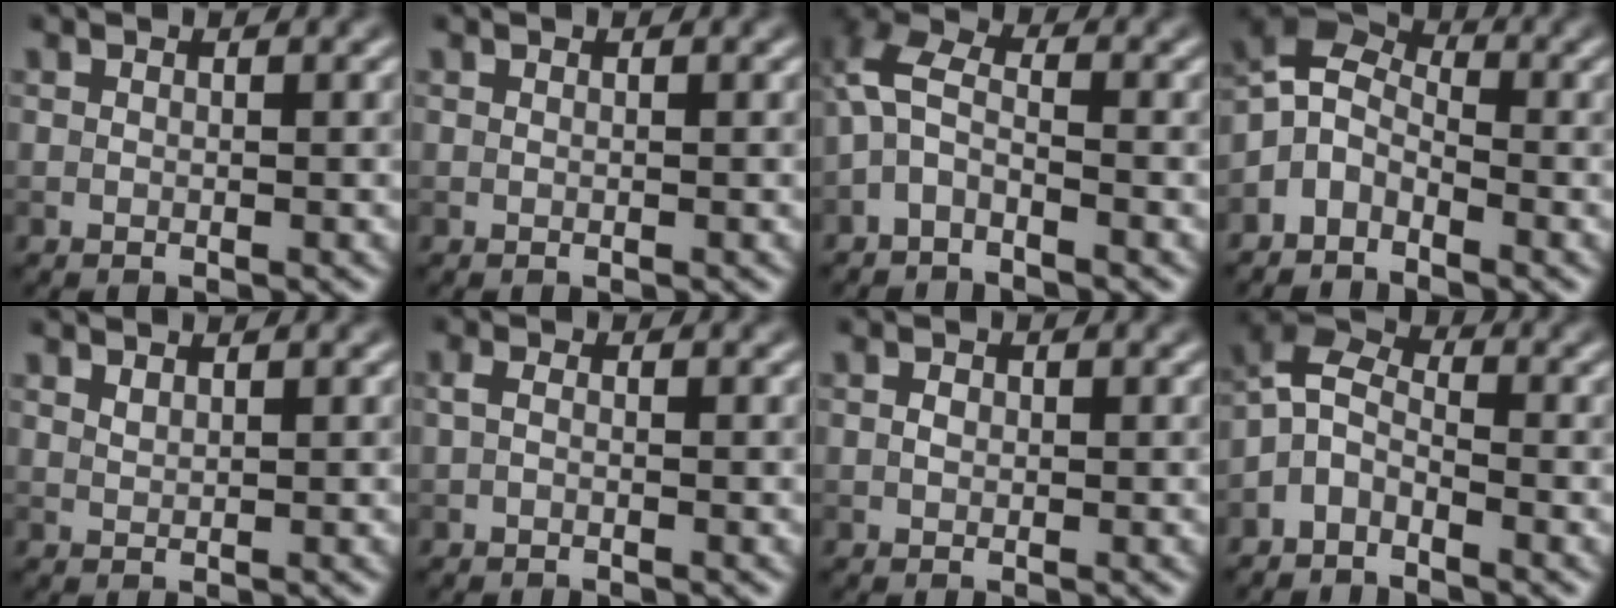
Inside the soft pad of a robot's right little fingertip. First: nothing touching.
{"total": 0.0}
{"total": 3.5, "force": [-1.1, 1.6, 2.9], "torque": [-0.068, 0.015, -0.036]}
{"total": 3.6, "force": [-2.3, 2.1, 1.8], "torque": [-0.037, 0.008, -0.061]}
{"total": 0.8, "force": [0.8, 0.1, 0.3], "torque": [-0.006, 0.001, 0.017]}
{"total": 0.8, "force": [-0.3, 0.3, 0.7], "torque": [-0.017, -0.001, -0.008]}
{"total": 0.8, "force": [0.0, 0.6, 0.5], "torque": [-0.010, -0.001, -0.001]}
{"total": 3.3, "force": [-2.1, 1.6, 1.9], "torque": [-0.042, 0.010, -0.057]}